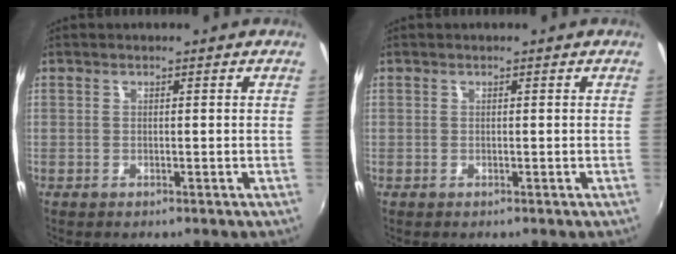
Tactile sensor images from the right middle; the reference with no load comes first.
{"total": 0.0}